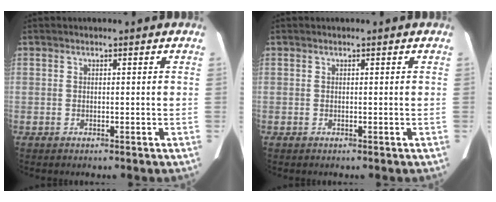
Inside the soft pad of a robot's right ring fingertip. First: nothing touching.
{"total": 0.0}